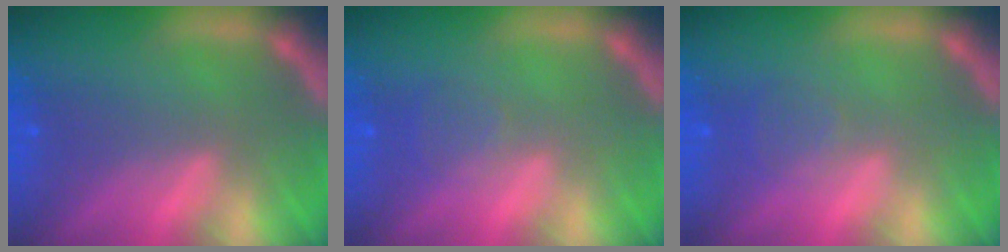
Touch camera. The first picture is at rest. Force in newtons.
{"total": 1.5}
{"total": 1.5}